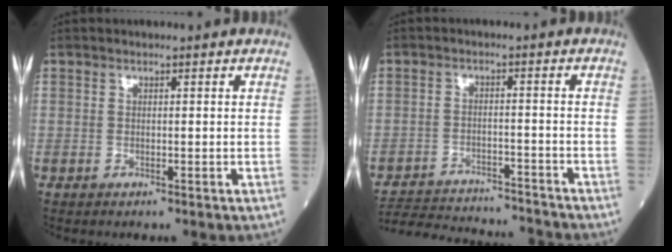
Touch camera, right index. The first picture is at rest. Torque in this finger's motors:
{"motor_torque": [-1.26, -0.89, -0.20, -0.01]}